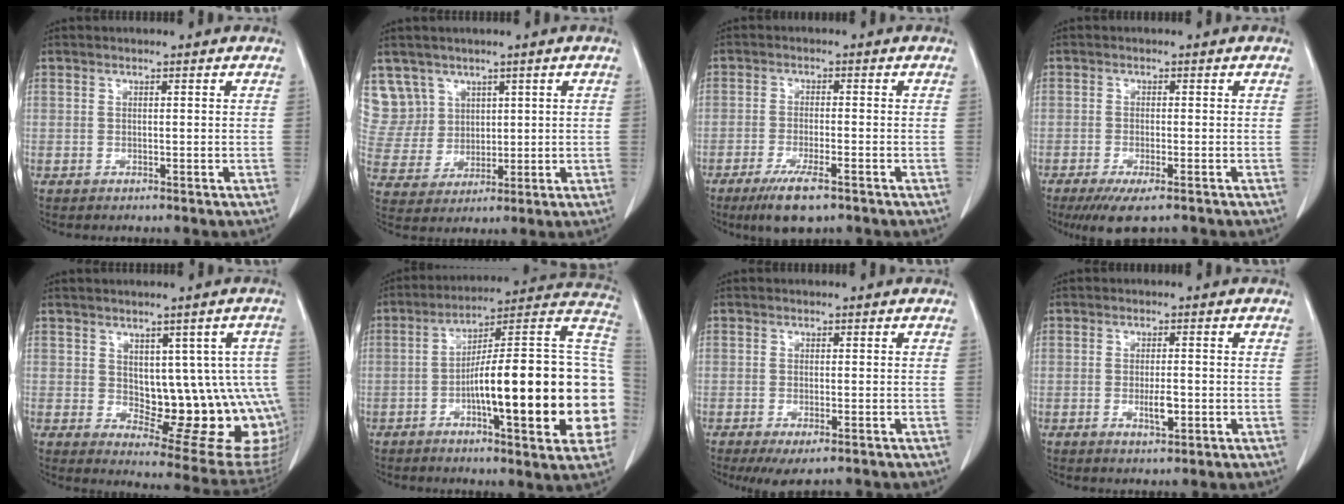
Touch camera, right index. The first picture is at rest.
{"total": 8.3, "force": [4.8, 6.8, -0.3], "torque": [-0.002, 0.021, 0.113]}
{"total": 6.7, "force": [-4.2, 1.0, 5.1], "torque": [-0.094, -0.015, -0.066]}
{"total": 6.4, "force": [-4.5, 0.9, 4.4], "torque": [-0.066, -0.016, -0.066]}
{"total": 15.5, "force": [-0.2, 7.1, 13.8], "torque": [-0.130, 0.011, 0.025]}
{"total": 26.7, "force": [-4.5, 4.2, 26.0], "torque": [-0.289, 0.026, -0.064]}
{"total": 4.7, "force": [-3.2, 1.2, 3.2], "torque": [-0.043, -0.012, -0.044]}
{"total": 3.0, "force": [-0.8, 0.8, 2.8], "torque": [-0.054, -0.001, -0.006]}